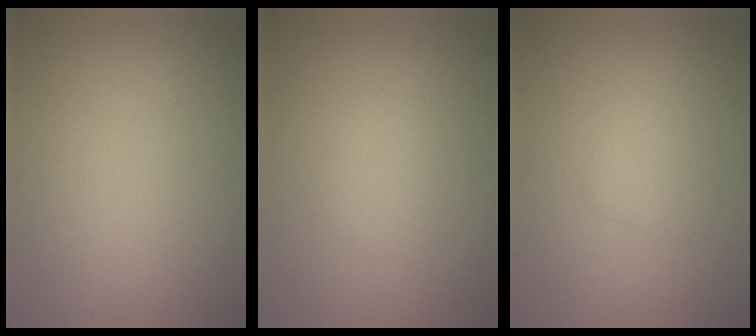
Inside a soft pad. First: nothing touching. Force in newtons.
{"total": 1.5, "press": 1.5, "slide": 0.0}
{"total": 1.6, "press": 1.6, "slide": 0.0}